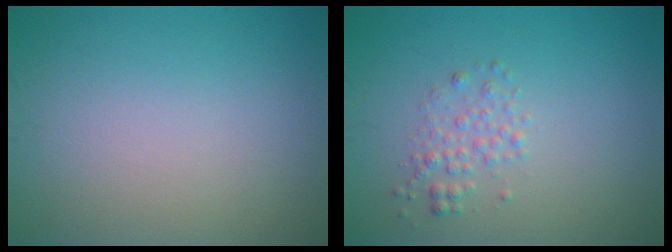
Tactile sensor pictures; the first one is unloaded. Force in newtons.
{"total": 1.7, "press": 1.7, "slide": 0.0}